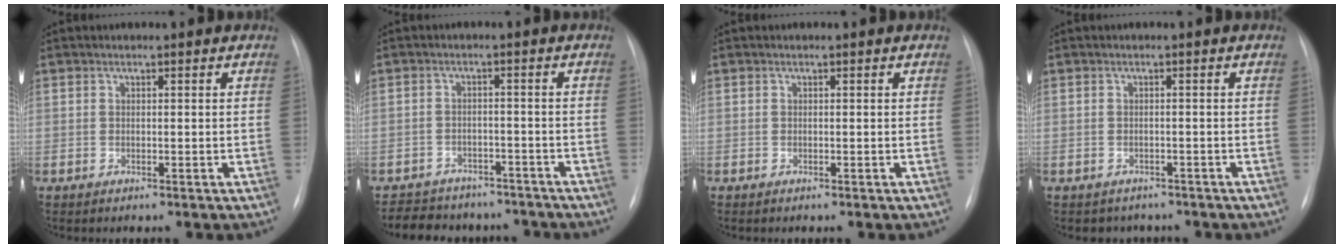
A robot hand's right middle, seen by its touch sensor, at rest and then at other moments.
{"total": 12.2, "force": [-10.6, 5.4, 2.7], "torque": [-0.050, 0.016, -0.131]}
{"total": 0.0}
{"total": 3.4, "force": [-2.8, 1.9, -0.1], "torque": [-0.002, 0.010, -0.035]}